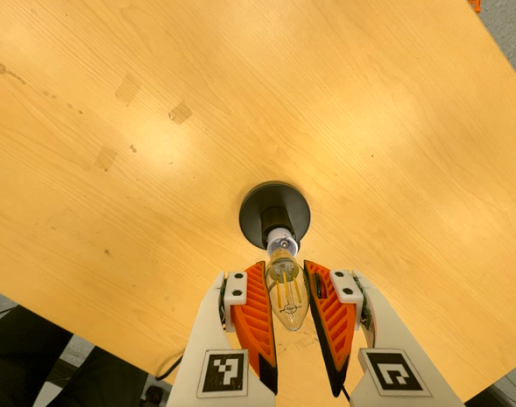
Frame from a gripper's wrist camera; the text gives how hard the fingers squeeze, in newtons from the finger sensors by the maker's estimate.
{"total": 10.5, "left": 10.0, "right": 10.9}